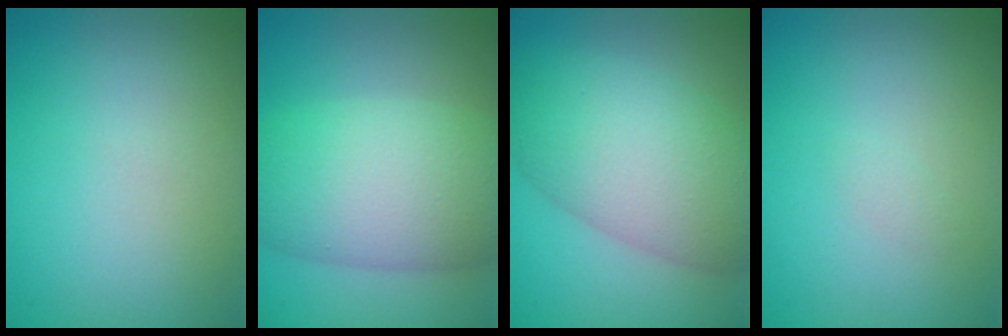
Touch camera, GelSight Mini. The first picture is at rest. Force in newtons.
{"total": 9.2, "press": 9.1, "slide": 0.4}
{"total": 9.6, "press": 9.6, "slide": 0.2}
{"total": 0.5, "press": 0.5, "slide": 0.0}